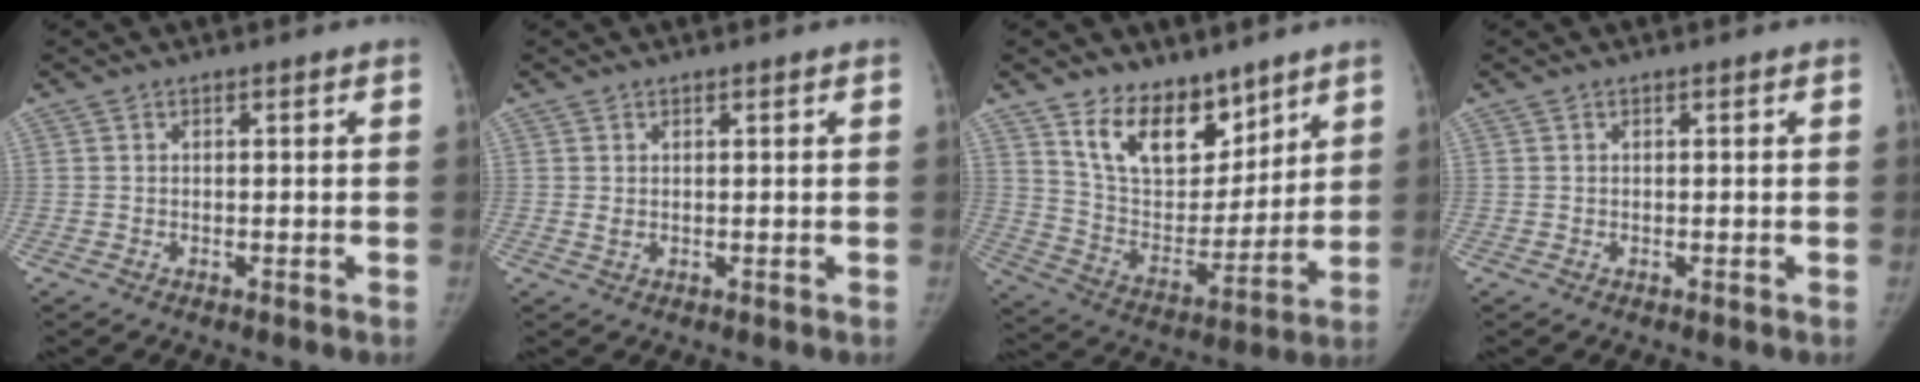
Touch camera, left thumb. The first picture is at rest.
{"total": 1.1, "force": [0.6, 0.4, 0.8], "torque": [-0.015, -0.004, 0.014]}
{"total": 15.4, "force": [10.5, 8.5, 7.5], "torque": [-0.074, -0.074, 0.198]}
{"total": 0.0}